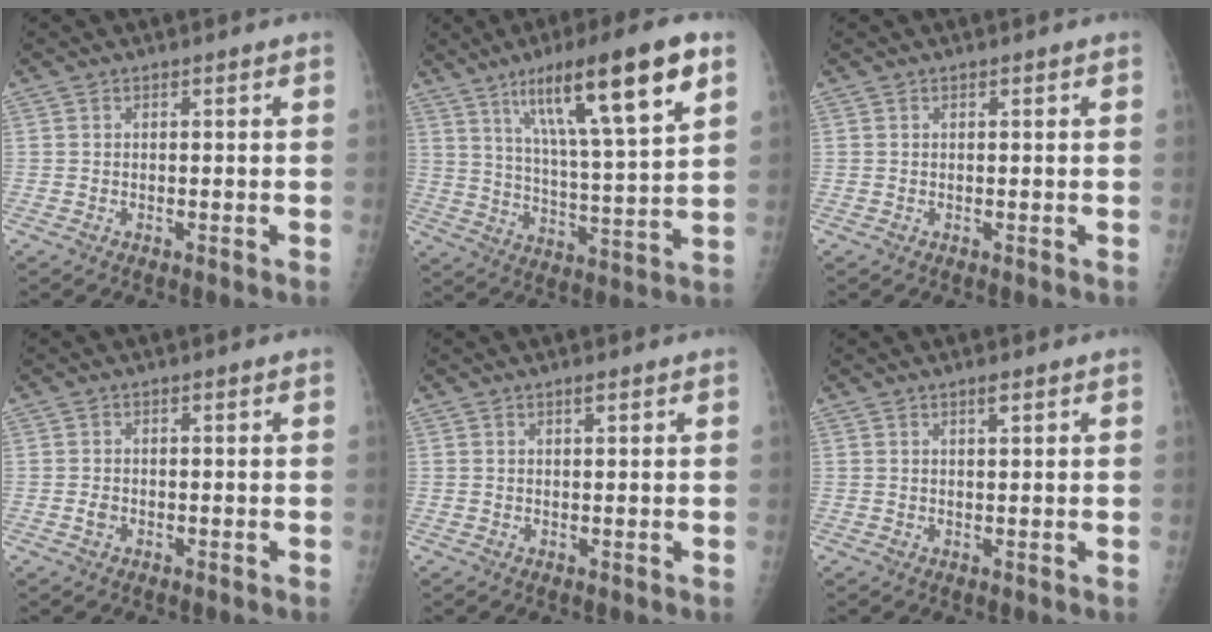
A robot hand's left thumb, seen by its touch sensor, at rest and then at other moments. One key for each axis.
{"total": 19.9, "fx": 10.2, "fy": 3.0, "fz": 16.9, "tx": -0.259, "ty": -0.029, "tz": 0.169}
{"total": 0.0}
{"total": 1.1, "fx": -0.5, "fy": 0.8, "fz": 0.5, "tx": -0.010, "ty": 0.002, "tz": -0.009}
{"total": 1.0, "fx": 0.6, "fy": 0.2, "fz": 0.7, "tx": -0.010, "ty": -0.002, "tz": 0.011}
{"total": 1.3, "fx": 0.9, "fy": 0.3, "fz": 1.0, "tx": -0.014, "ty": -0.004, "tz": 0.015}